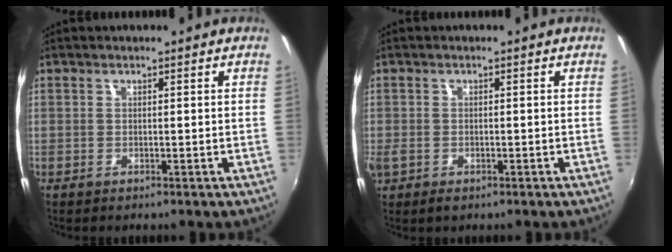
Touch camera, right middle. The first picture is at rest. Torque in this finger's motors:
{"motor_torque": [0.76, -0.67, 0.06, 0.06]}